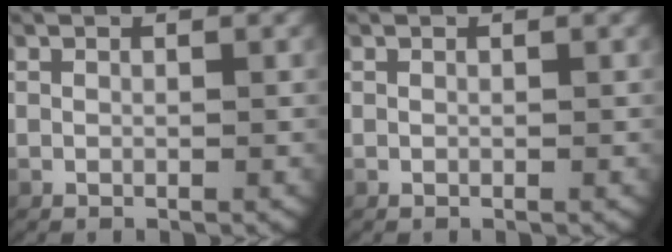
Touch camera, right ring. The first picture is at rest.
{"total": 0.0}